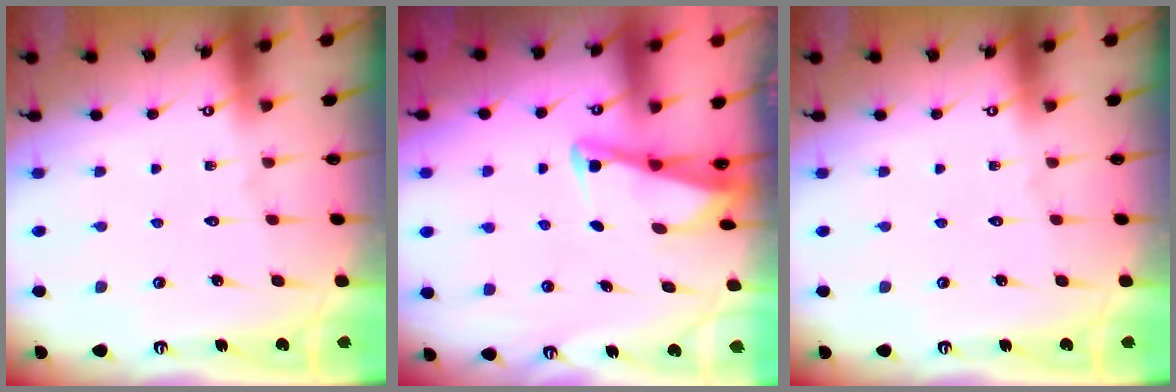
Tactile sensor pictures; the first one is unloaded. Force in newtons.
{"total": 2.7, "press": 2.7, "slide": 0.3}
{"total": 0.0}